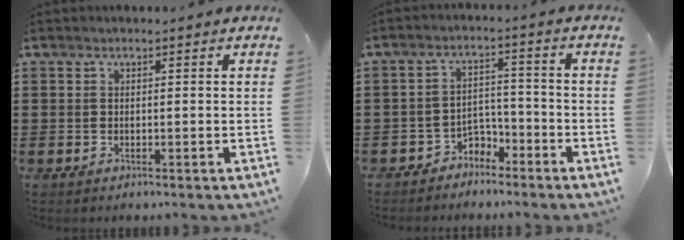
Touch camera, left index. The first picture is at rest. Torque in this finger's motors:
{"motor_torque": [-0.13, 0.03, 0.00, -0.01]}